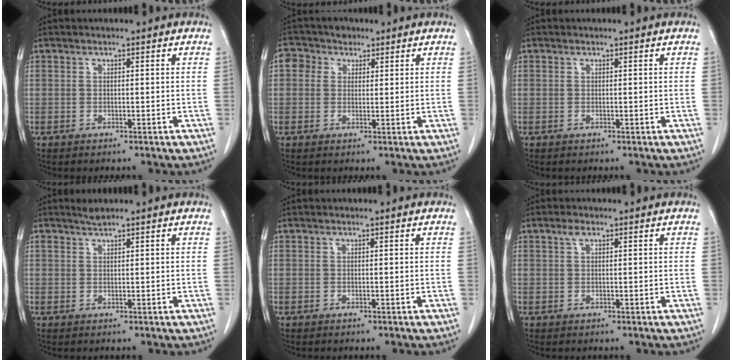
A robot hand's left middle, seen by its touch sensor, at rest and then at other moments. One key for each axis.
{"total": 3.8, "fx": 1.8, "fy": 3.3, "fz": 1.1, "tx": -0.026, "ty": 0.023, "tz": 0.034}
{"total": 0.0}
{"total": 1.3, "fx": 1.2, "fy": -0.1, "fz": 0.4, "tx": -0.011, "ty": 0.005, "tz": 0.027}
{"total": 0.0}
{"total": 1.4, "fx": 0.8, "fy": 0.6, "fz": 1.0, "tx": -0.020, "ty": 0.009, "tz": 0.013}